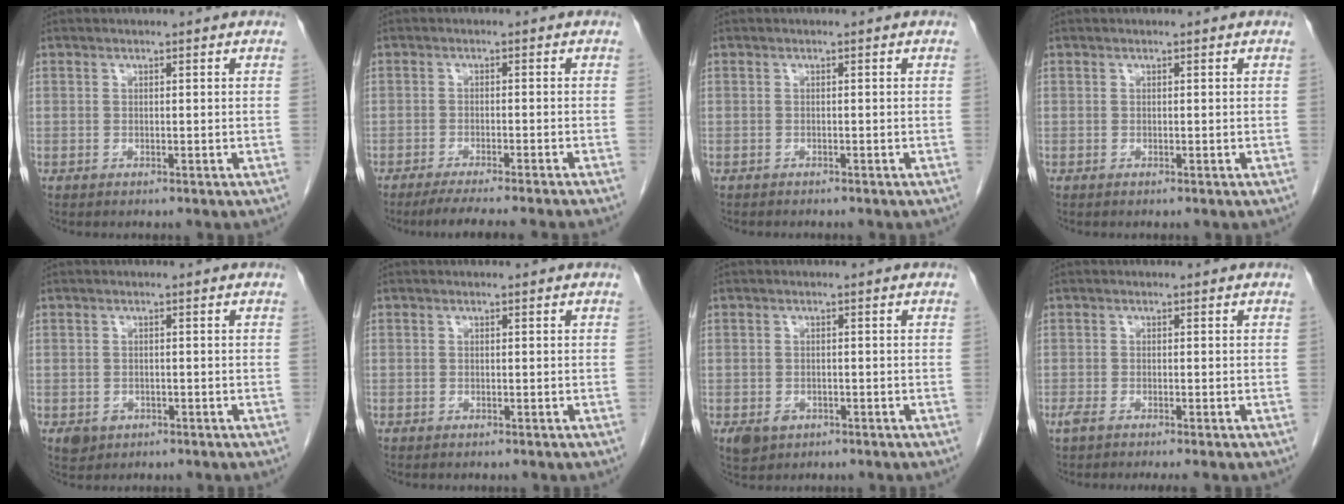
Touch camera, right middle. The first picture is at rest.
{"total": 8.8, "force": [-7.6, -0.9, 4.4], "torque": [-0.040, -0.020, -0.112]}
{"total": 1.3, "force": [-1.2, 0.5, 0.4], "torque": [-0.013, -0.002, -0.013]}
{"total": 0.0}
{"total": 2.5, "force": [-1.2, 2.1, 0.7], "torque": [-0.009, 0.003, -0.012]}
{"total": 0.0}
{"total": 2.9, "force": [-1.4, 2.2, 1.3], "torque": [-0.022, 0.000, -0.013]}
{"total": 3.2, "force": [-2.4, 0.3, 2.0], "torque": [-0.030, -0.007, -0.039]}